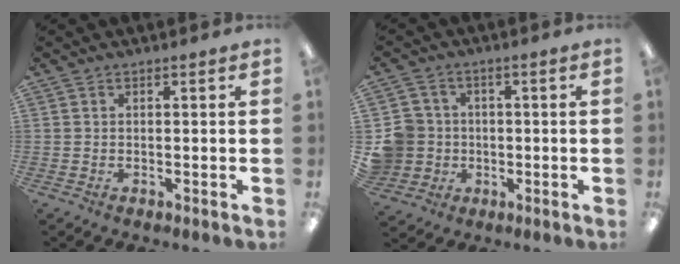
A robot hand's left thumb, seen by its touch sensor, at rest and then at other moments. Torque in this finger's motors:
{"motor_torque": [-0.47, 0.64, -0.16, 0.16, 0.04]}